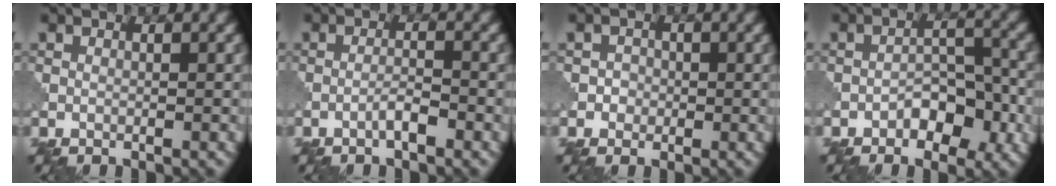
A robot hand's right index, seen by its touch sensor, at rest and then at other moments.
{"total": 1.8, "force": [-1.1, 0.2, 1.4], "torque": [-0.024, 0.007, -0.024]}
{"total": 1.3, "force": [-0.3, 1.3, 0.2], "torque": [0.016, 0.001, -0.009]}
{"total": 4.0, "force": [-2.1, 2.1, 2.7], "torque": [-0.033, 0.009, -0.029]}